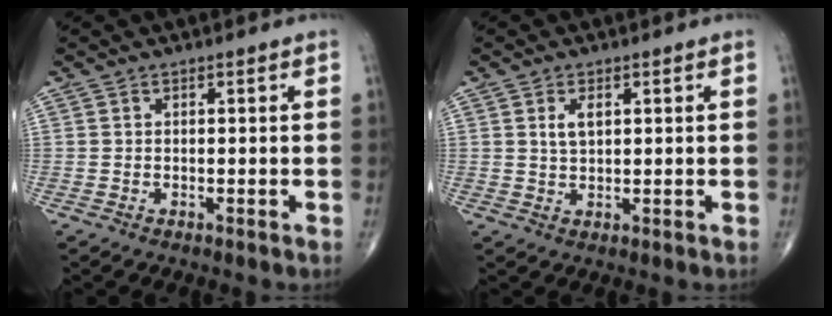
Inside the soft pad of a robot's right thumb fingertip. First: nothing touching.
{"total": 2.9, "force": [1.0, 1.5, 2.3], "torque": [-0.039, -0.003, 0.021]}